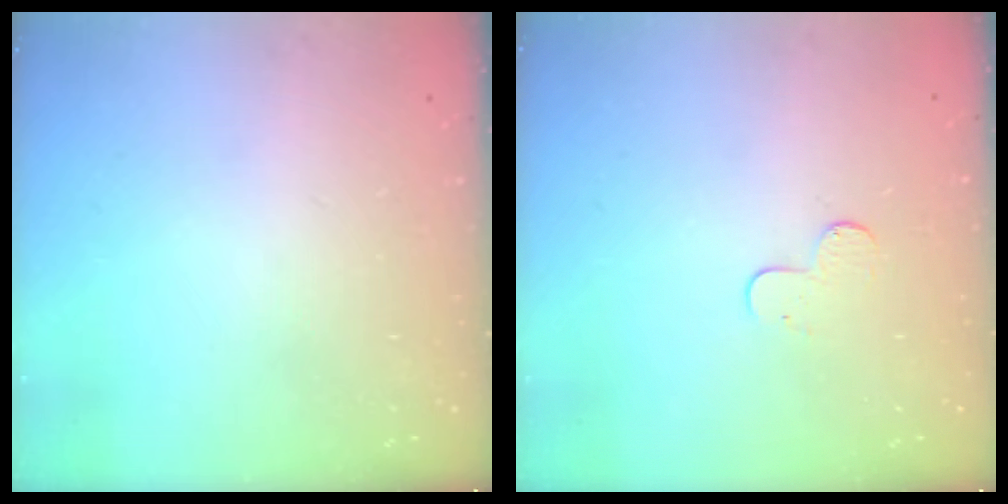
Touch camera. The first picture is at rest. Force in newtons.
{"total": 4.9, "press": 4.9, "slide": 0.5}